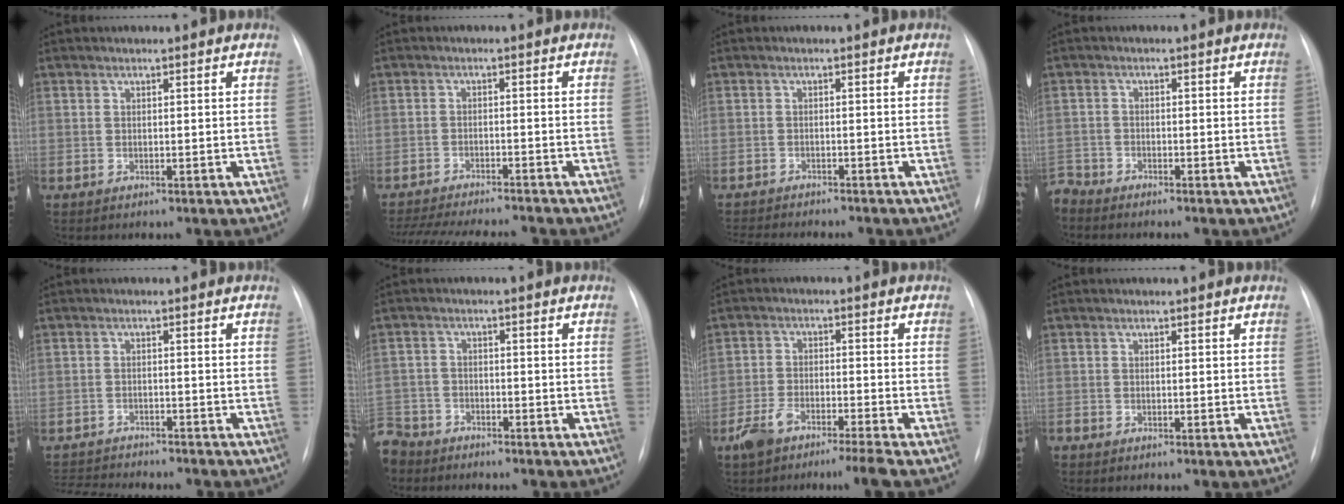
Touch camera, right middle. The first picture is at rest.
{"total": 16.0, "force": [-14.4, 2.3, 6.6], "torque": [-0.133, -0.019, -0.203]}
{"total": 10.4, "force": [-9.4, 1.9, 4.1], "torque": [-0.058, -0.008, -0.124]}
{"total": 3.1, "force": [-3.1, 0.6, -0.2], "torque": [0.009, -0.009, -0.058]}
{"total": 11.6, "force": [-10.8, 2.0, 3.8], "torque": [-0.068, -0.001, -0.151]}
{"total": 8.3, "force": [-6.9, 4.4, 1.1], "torque": [-0.040, -0.004, -0.130]}
{"total": 6.8, "force": [-5.1, 0.3, 4.5], "torque": [-0.090, -0.010, -0.094]}
{"total": 0.5, "force": [-0.5, 0.2, 0.1], "torque": [-0.003, 0.001, -0.011]}